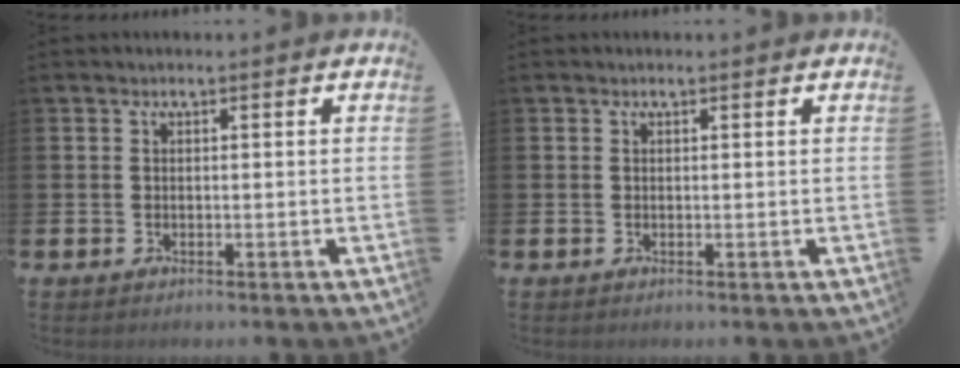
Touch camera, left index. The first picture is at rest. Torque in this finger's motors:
{"motor_torque": [0.93, -1.21, 0.00, 0.00]}